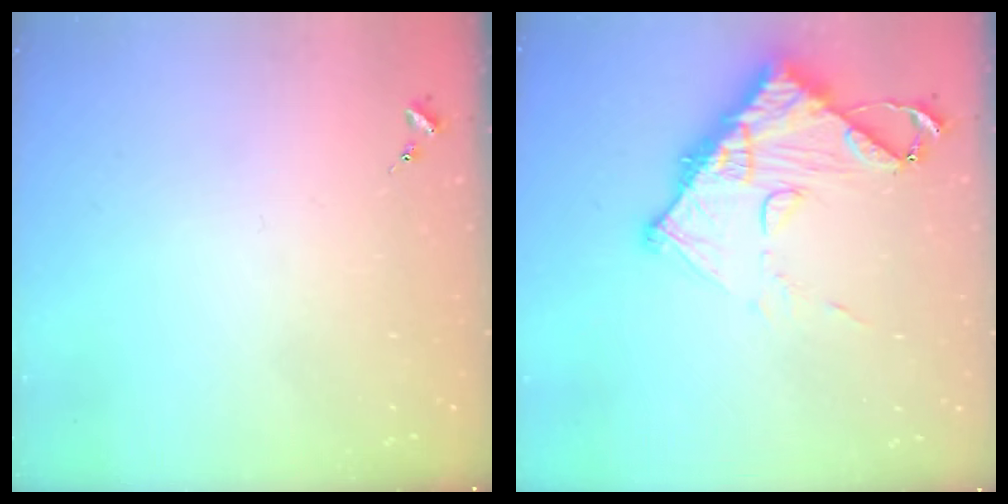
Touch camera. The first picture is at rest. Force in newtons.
{"total": 14.0, "press": 13.9, "slide": 1.3}